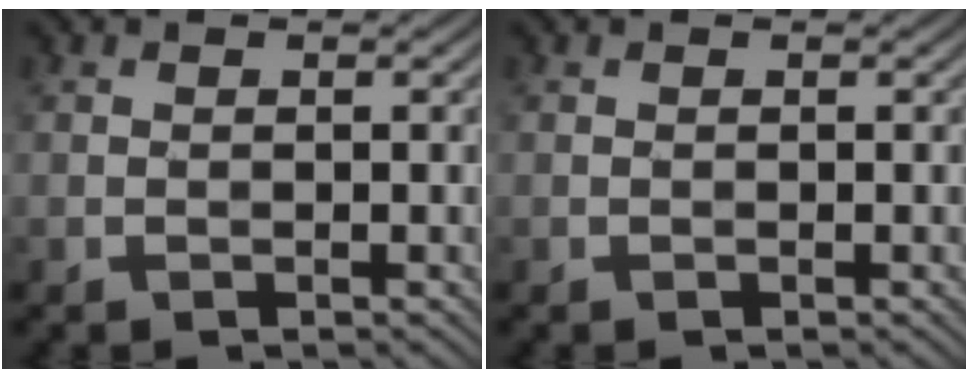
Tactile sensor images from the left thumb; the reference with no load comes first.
{"total": 0.0}